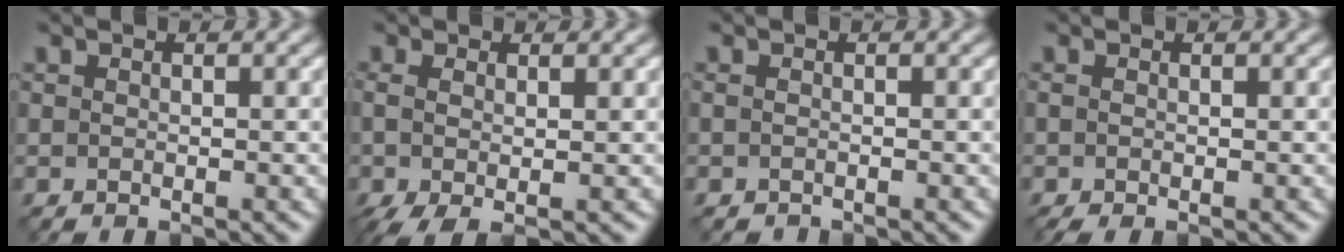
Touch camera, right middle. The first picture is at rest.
{"total": 2.9, "force": [-0.7, 1.0, 2.6], "torque": [-0.069, 0.002, -0.011]}
{"total": 0.5, "force": [-0.4, 0.1, -0.4], "torque": [0.005, 0.005, -0.003]}
{"total": 1.1, "force": [-0.5, 0.4, 0.9], "torque": [-0.025, -0.001, -0.009]}